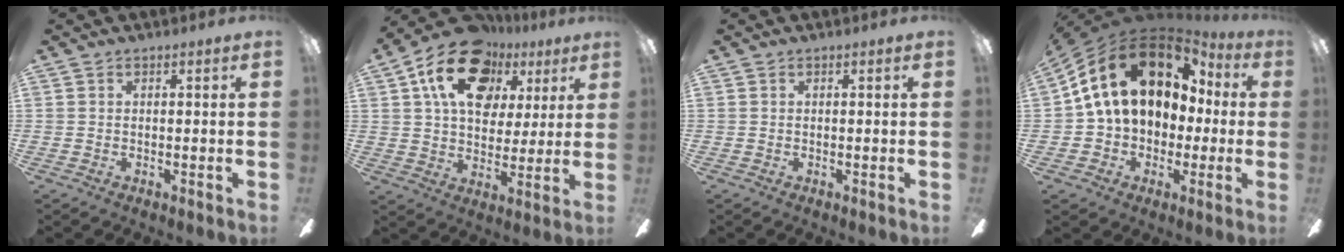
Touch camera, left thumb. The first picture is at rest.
{"total": 19.4, "force": [9.0, 13.0, 11.3], "torque": [-0.182, -0.026, 0.163]}
{"total": 0.0}
{"total": 20.1, "force": [7.7, 13.8, 12.5], "torque": [-0.236, -0.016, 0.138]}